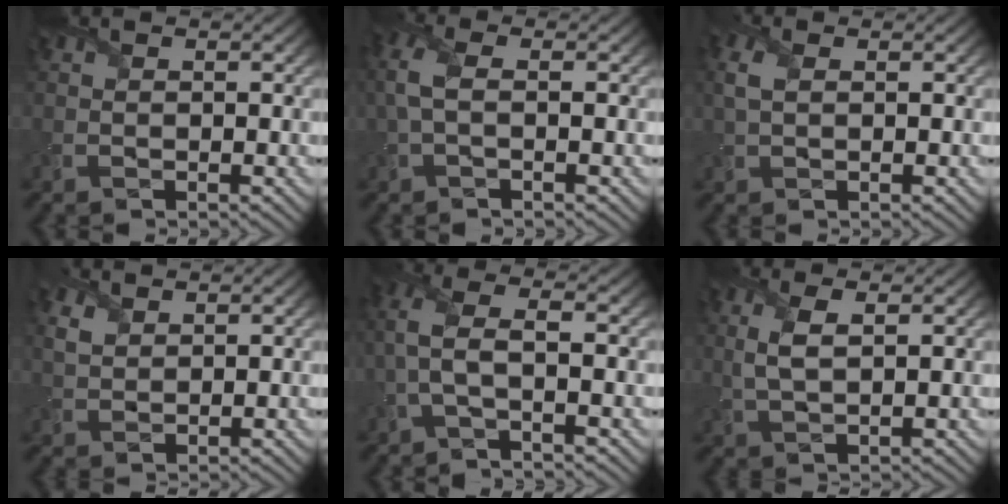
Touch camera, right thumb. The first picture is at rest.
{"total": 3.8, "force": [0.0, 1.8, 3.4], "torque": [-0.093, 0.012, -0.003]}
{"total": 2.7, "force": [0.7, 1.6, 2.2], "torque": [-0.061, 0.009, 0.011]}
{"total": 2.3, "force": [1.4, 1.3, 1.3], "torque": [-0.039, 0.003, 0.030]}
{"total": 4.4, "force": [-0.9, 1.3, 4.1], "torque": [-0.104, 0.016, -0.025]}
{"total": 3.8, "force": [0.8, 1.4, 3.5], "torque": [-0.088, 0.002, 0.021]}